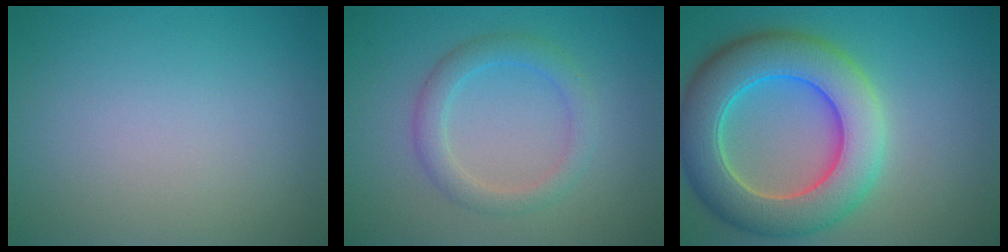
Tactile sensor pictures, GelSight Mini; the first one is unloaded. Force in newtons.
{"total": 2.9, "press": 2.9, "slide": 0.3}
{"total": 9.8, "press": 9.8, "slide": 0.7}